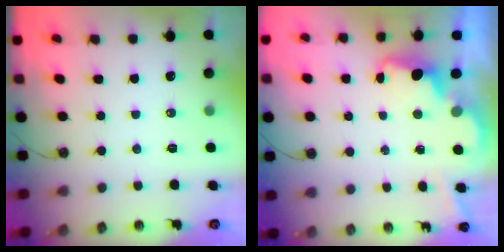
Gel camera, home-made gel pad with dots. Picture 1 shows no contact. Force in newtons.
{"total": 3.5, "press": 3.4, "slide": 0.8}